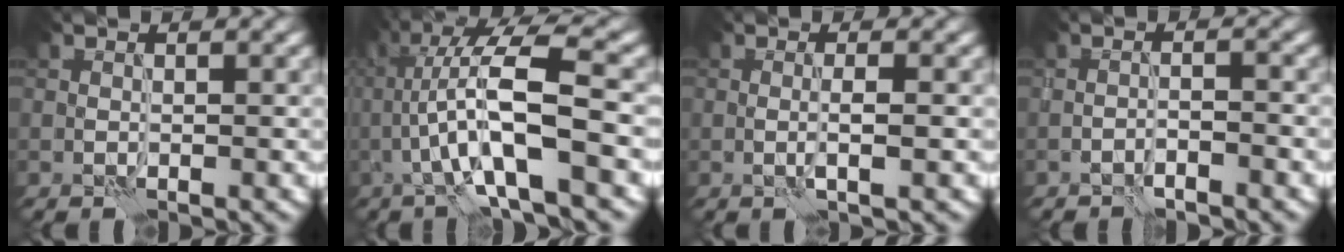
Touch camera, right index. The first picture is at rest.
{"total": 8.8, "force": [-1.2, 1.7, 8.6], "torque": [-0.158, 0.028, -0.026]}
{"total": 1.7, "force": [-0.2, 0.2, 1.7], "torque": [-0.034, 0.000, -0.006]}
{"total": 1.7, "force": [-1.4, 0.1, 0.8], "torque": [-0.013, 0.009, -0.030]}